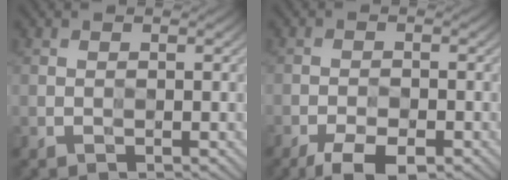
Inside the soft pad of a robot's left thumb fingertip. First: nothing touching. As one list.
[{"total": 5.8, "force": [-4.1, 2.1, 3.6], "torque": [-0.062, -0.010, -0.068]}]